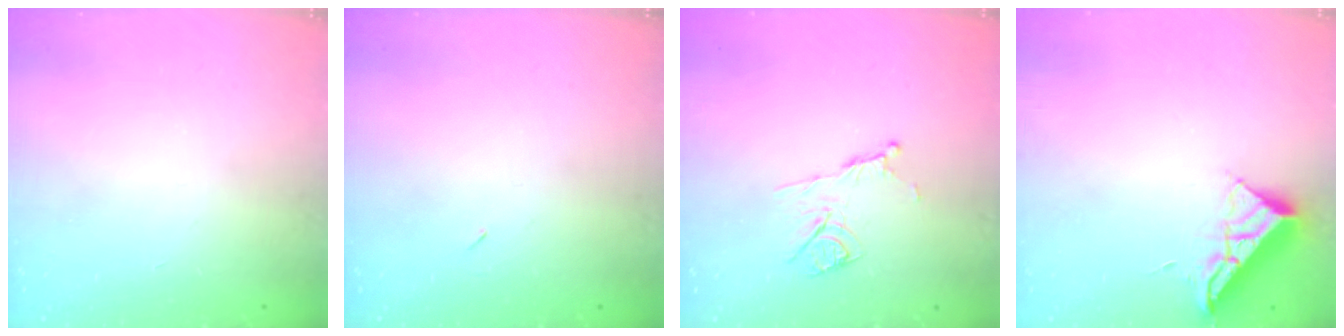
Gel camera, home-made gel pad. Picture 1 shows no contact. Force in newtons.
{"total": 2.3, "press": 2.0, "slide": 1.2}
{"total": 9.2, "press": 9.2, "slide": 0.2}
{"total": 10.2, "press": 10.2, "slide": 0.5}